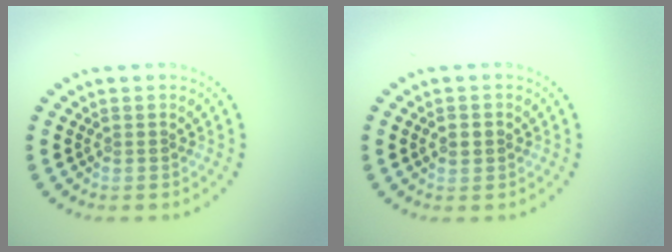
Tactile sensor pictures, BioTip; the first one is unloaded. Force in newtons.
{"total": 1.1, "press": 1.0, "slide": 0.2}